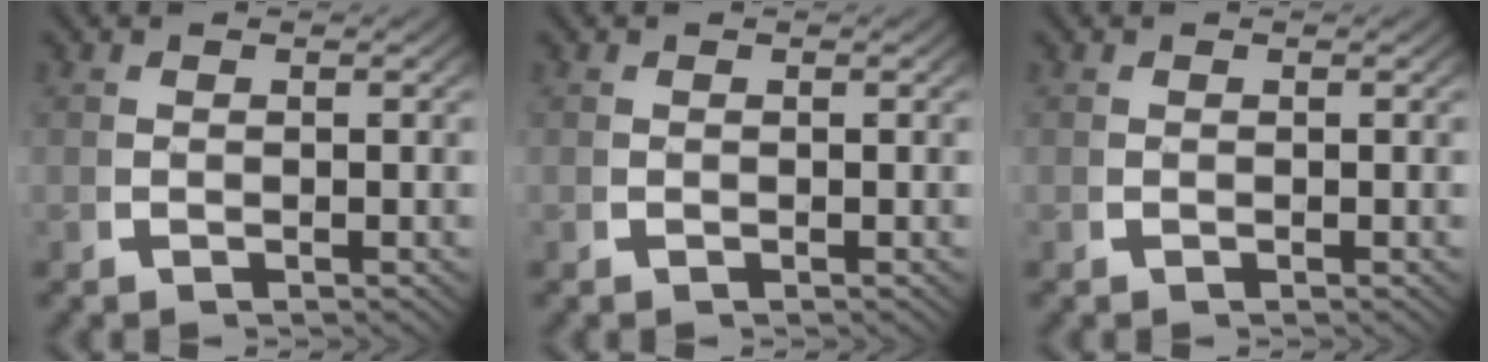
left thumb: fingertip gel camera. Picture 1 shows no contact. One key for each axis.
{"total": 0.0}
{"total": 0.0}